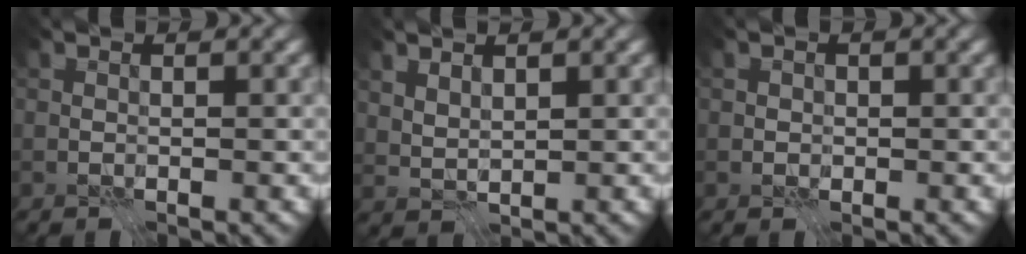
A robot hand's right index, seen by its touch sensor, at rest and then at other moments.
{"total": 1.6, "force": [1.1, 0.7, 0.9], "torque": [-0.021, -0.004, 0.024]}
{"total": 0.7, "force": [-0.2, 0.6, 0.1], "torque": [0.000, -0.003, -0.004]}